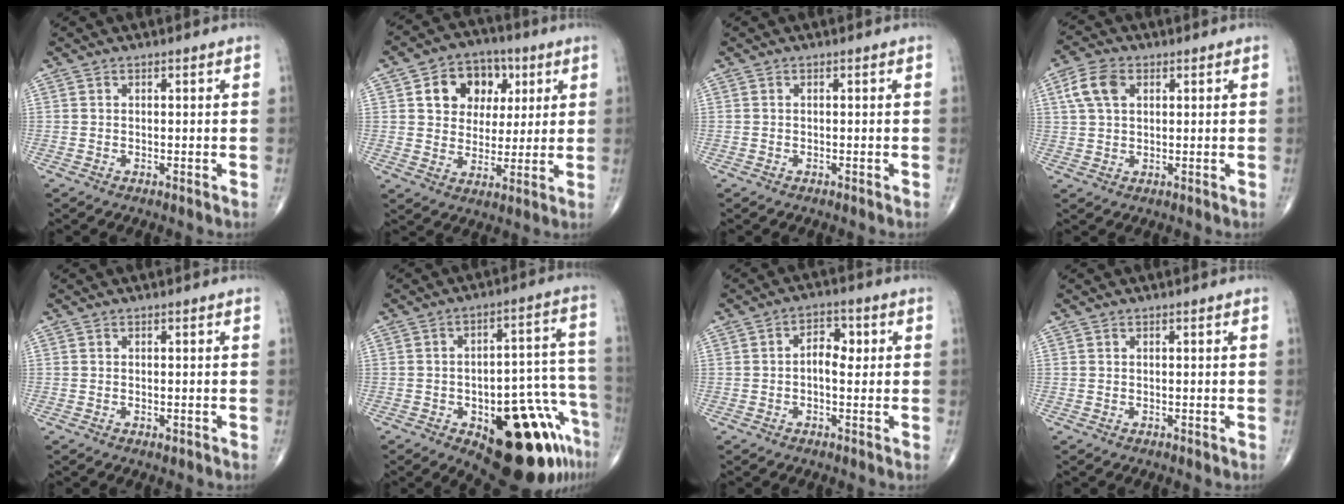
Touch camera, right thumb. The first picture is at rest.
{"total": 11.9, "force": [4.0, 9.4, 6.2], "torque": [-0.049, -0.003, 0.064]}
{"total": 0.0}
{"total": 6.3, "force": [2.1, 4.0, 4.4], "torque": [-0.087, 0.009, 0.040]}
{"total": 0.6, "force": [-0.2, 0.2, 0.5], "torque": [-0.005, -0.002, -0.002]}
{"total": 22.6, "force": [-11.0, 8.7, 17.7], "torque": [-0.159, 0.077, -0.137]}
{"total": 4.8, "force": [0.2, 2.9, 3.8], "torque": [-0.042, 0.013, -0.002]}
{"total": 0.0}